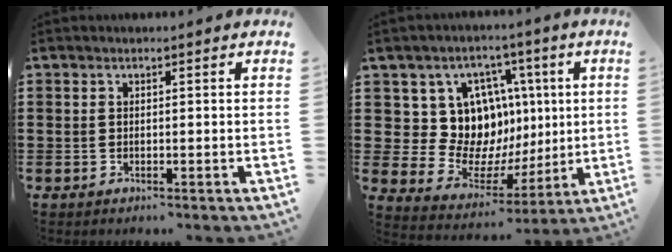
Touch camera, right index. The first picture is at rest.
{"total": 12.2, "force": [3.4, 10.6, 4.9], "torque": [-0.099, -0.033, 0.075]}